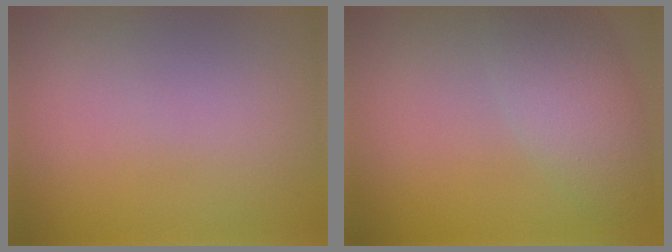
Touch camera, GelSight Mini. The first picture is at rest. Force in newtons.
{"total": 4.8, "press": 4.8, "slide": 0.3}